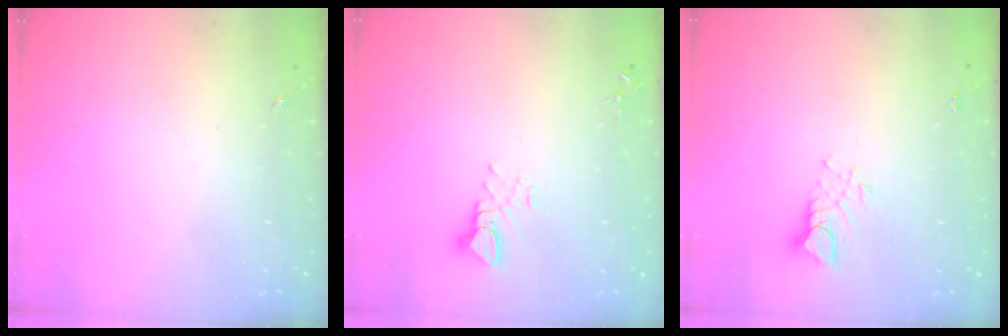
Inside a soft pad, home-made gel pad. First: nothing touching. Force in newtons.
{"total": 5.0, "press": 5.0, "slide": 0.2}
{"total": 5.1, "press": 5.0, "slide": 0.3}